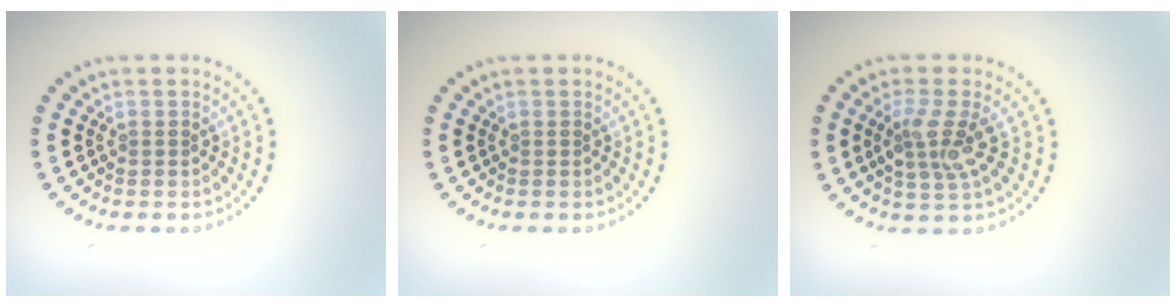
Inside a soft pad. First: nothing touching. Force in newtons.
{"total": 0.0}
{"total": 2.9, "press": 2.6, "slide": 1.3}